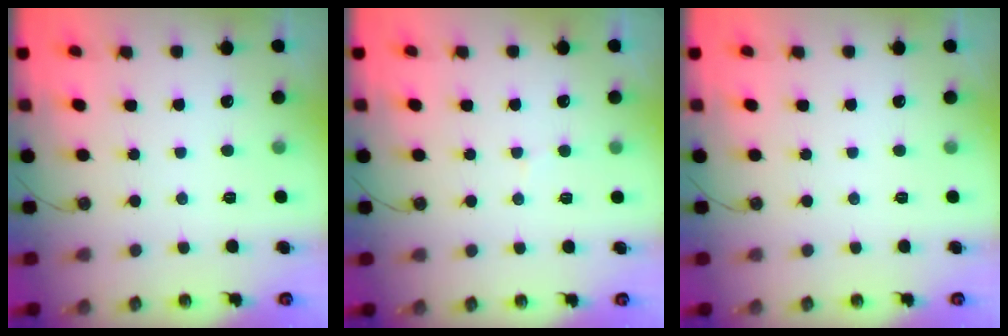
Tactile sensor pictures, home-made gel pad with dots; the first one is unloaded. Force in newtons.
{"total": 6.6, "press": 6.6, "slide": 0.6}
{"total": 0.0}